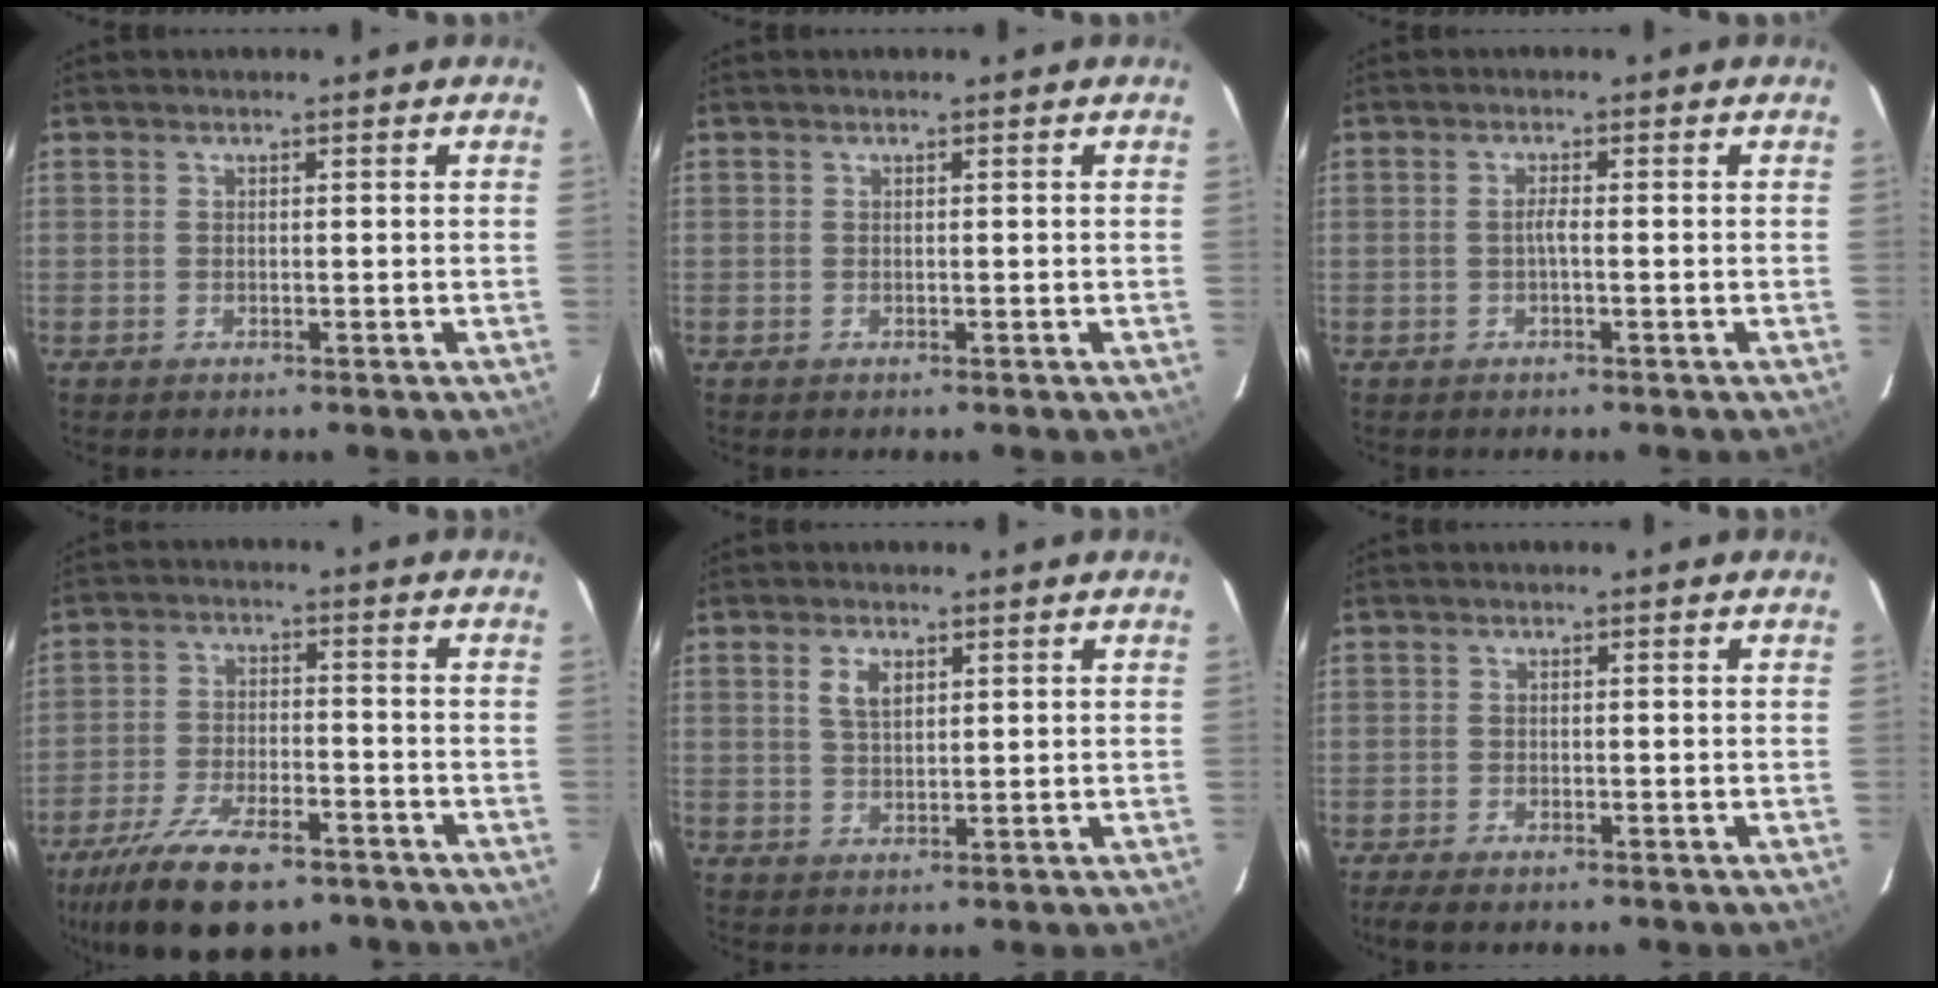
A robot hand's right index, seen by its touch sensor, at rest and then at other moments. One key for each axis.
{"total": 0.0}
{"total": 1.3, "fx": -0.4, "fy": 0.0, "fz": 1.2, "tx": -0.023, "ty": 0.004, "tz": -0.010}
{"total": 16.8, "fx": -11.8, "fy": 6.5, "fz": 10.0, "tx": -0.215, "ty": -0.032, "tz": -0.198}
{"total": 3.7, "fx": 1.6, "fy": 2.0, "fz": 2.7, "tx": -0.051, "ty": 0.005, "tz": 0.030}
{"total": 3.2, "fx": -2.5, "fy": 0.9, "fz": 1.9, "tx": -0.047, "ty": -0.011, "tz": -0.044}